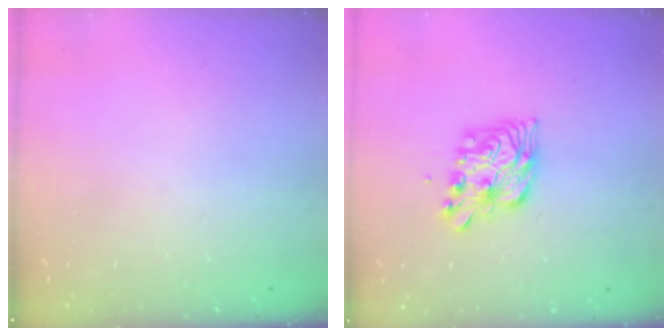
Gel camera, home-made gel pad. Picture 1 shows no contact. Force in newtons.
{"total": 10.5, "press": 10.5, "slide": 1.0}